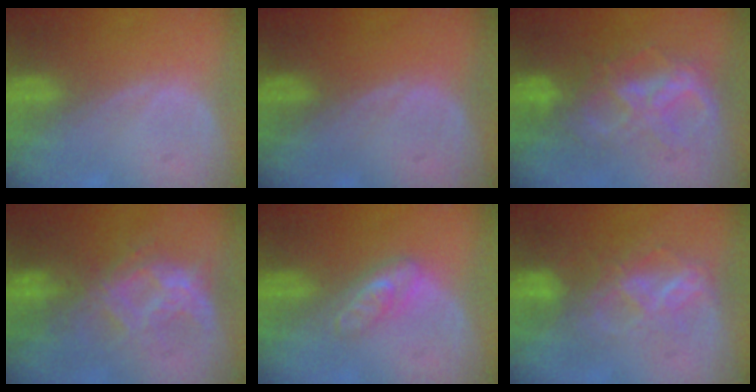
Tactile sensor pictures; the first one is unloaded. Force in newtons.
{"total": 0.0}
{"total": 7.3, "press": 7.3, "slide": 0.3}
{"total": 7.4, "press": 7.4, "slide": 0.2}
{"total": 4.8, "press": 4.2, "slide": 2.3}
{"total": 6.1, "press": 6.1, "slide": 0.7}